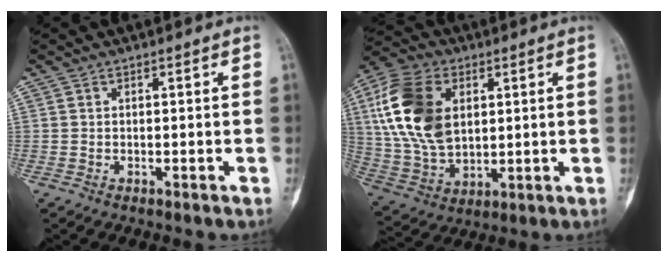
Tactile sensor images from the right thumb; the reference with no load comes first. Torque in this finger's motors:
{"motor_torque": [0.28, 2.79, 0.97, -0.46, 0.66]}